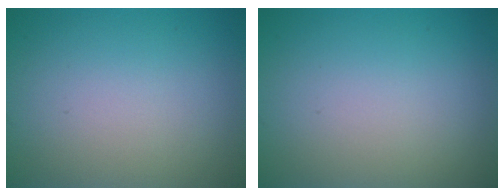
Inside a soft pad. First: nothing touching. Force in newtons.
{"total": 0.0}